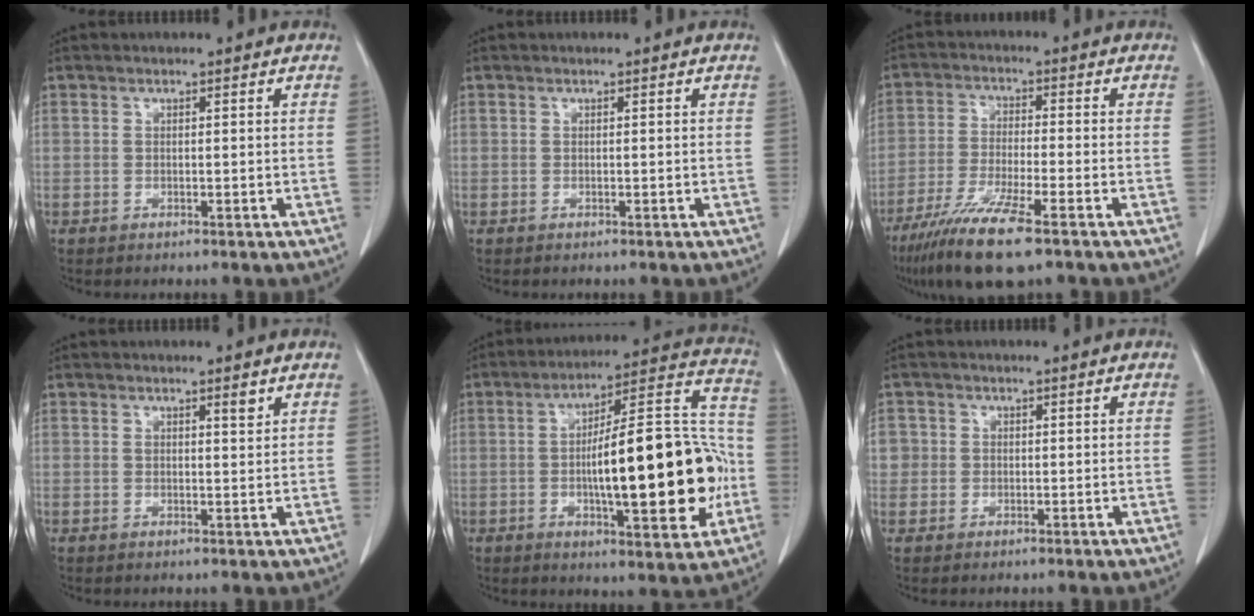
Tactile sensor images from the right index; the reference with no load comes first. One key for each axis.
{"total": 0.0}
{"total": 11.2, "fx": -7.3, "fy": 0.7, "fz": 8.4, "tx": -0.160, "ty": -0.031, "tz": -0.129}
{"total": 1.9, "fx": 1.2, "fy": 0.4, "fz": 1.4, "tx": -0.024, "ty": -0.003, "tz": 0.019}
{"total": 21.7, "fx": -3.3, "fy": 5.0, "fz": 20.9, "tx": -0.294, "ty": 0.029, "tz": -0.043}
{"total": 2.7, "fx": 0.3, "fy": 2.7, "fz": 0.1, "tx": 0.013, "ty": 0.005, "tz": 0.005}